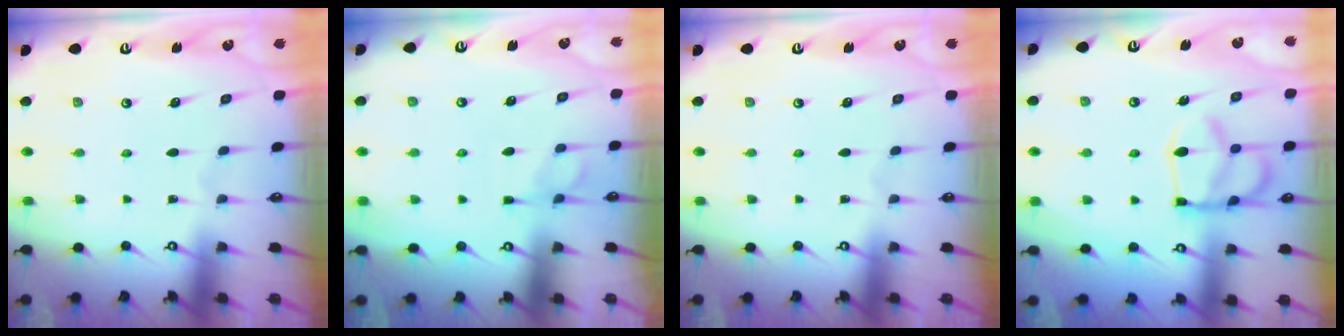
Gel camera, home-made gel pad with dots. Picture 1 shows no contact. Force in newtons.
{"total": 1.9, "press": 1.2, "slide": 1.4}
{"total": 0.0}
{"total": 7.3, "press": 7.1, "slide": 1.7}